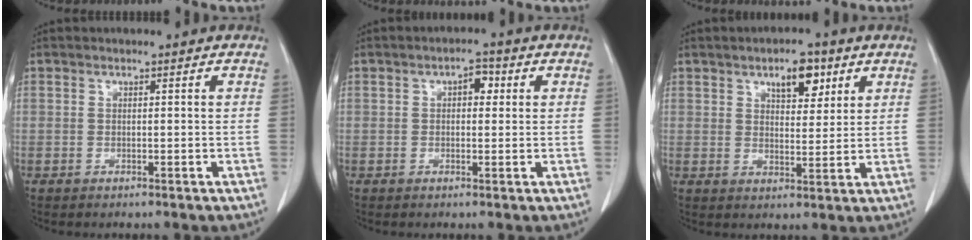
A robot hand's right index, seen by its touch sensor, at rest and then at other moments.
{"total": 2.9, "force": [0.9, 1.6, 2.2], "torque": [-0.029, 0.013, 0.009]}
{"total": 6.3, "force": [3.6, 2.8, 4.4], "torque": [-0.063, 0.004, 0.054]}